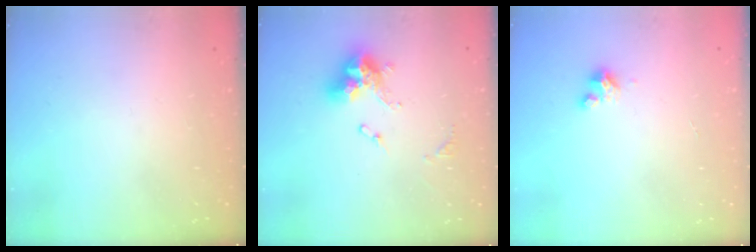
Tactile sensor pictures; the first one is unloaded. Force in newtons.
{"total": 11.3, "press": 11.3, "slide": 1.0}
{"total": 3.5, "press": 3.5, "slide": 0.3}